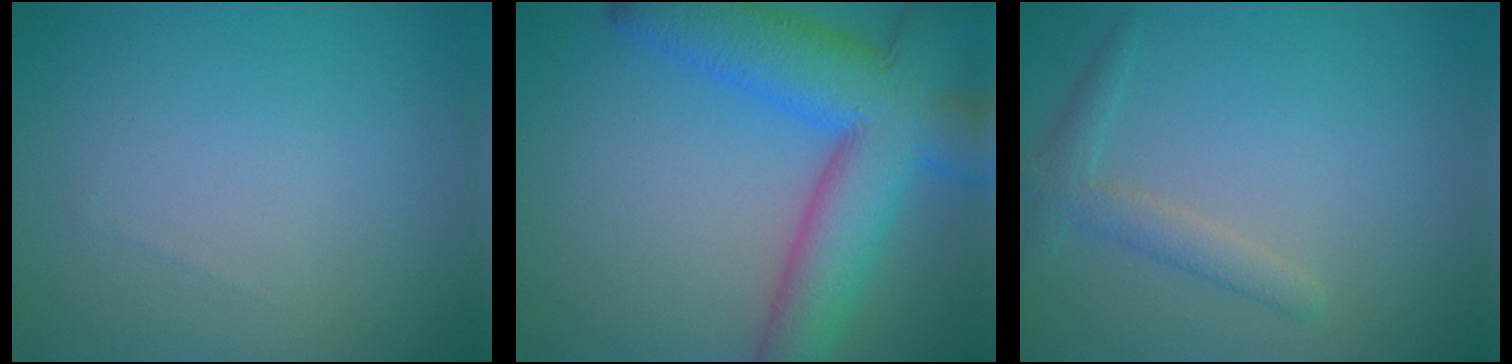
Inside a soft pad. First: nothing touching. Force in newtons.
{"total": 11.7, "press": 11.7, "slide": 0.5}
{"total": 2.2, "press": 2.2, "slide": 0.1}